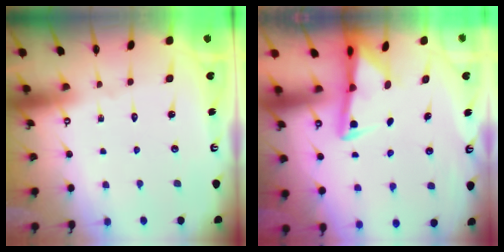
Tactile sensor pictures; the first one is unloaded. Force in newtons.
{"total": 3.0, "press": 2.9, "slide": 0.6}